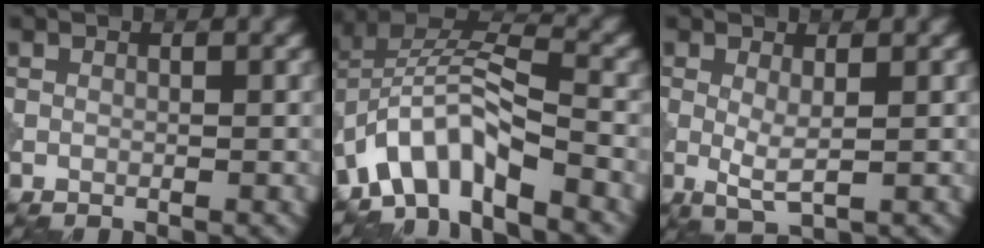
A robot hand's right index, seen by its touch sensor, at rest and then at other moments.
{"total": 7.3, "force": [-4.4, 2.6, 5.2], "torque": [-0.090, 0.011, -0.094]}
{"total": 2.3, "force": [0.1, 0.4, 2.2], "torque": [-0.047, -0.007, 0.004]}